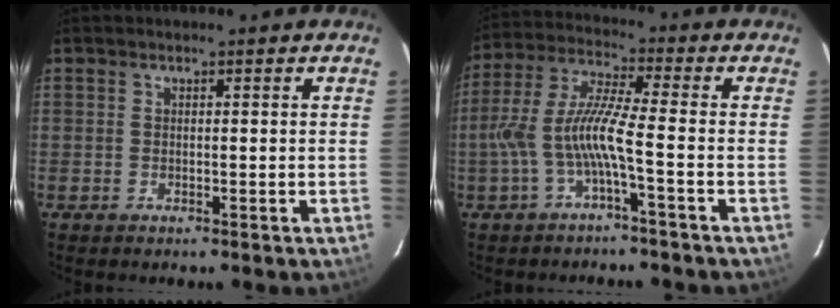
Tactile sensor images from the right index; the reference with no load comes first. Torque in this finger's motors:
{"motor_torque": [1.47, -0.53, 0.86, 0.21]}